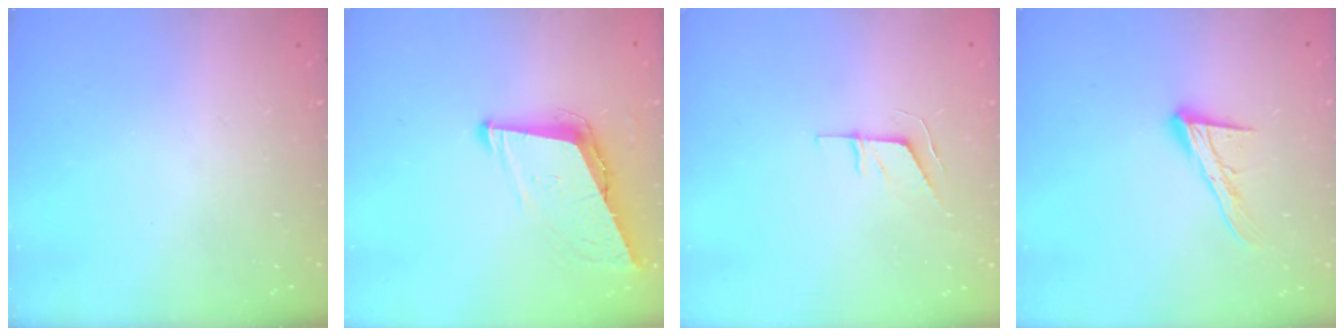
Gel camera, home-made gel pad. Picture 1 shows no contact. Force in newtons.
{"total": 9.0, "press": 8.6, "slide": 2.6}
{"total": 4.5, "press": 4.5, "slide": 0.3}
{"total": 12.0, "press": 12.0, "slide": 1.0}